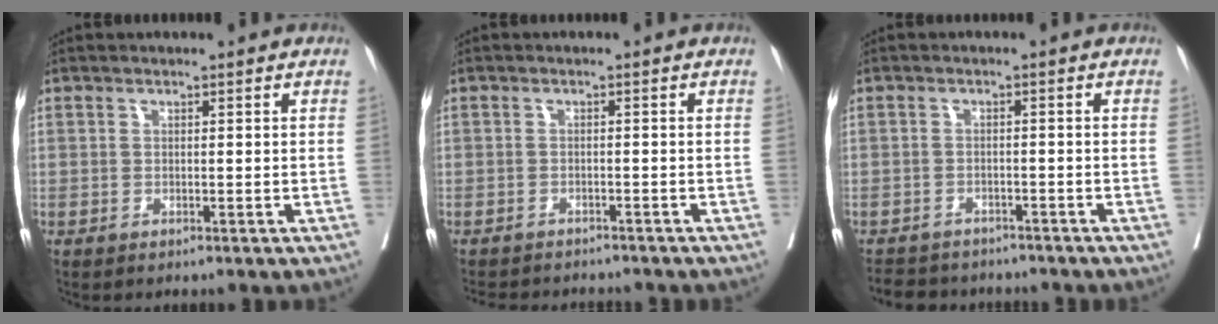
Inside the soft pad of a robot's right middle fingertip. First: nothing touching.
{"total": 7.9, "force": [-7.5, 1.8, 2.1], "torque": [-0.029, -0.004, -0.097]}
{"total": 8.2, "force": [-7.5, 2.7, 1.8], "torque": [-0.030, 0.002, -0.100]}